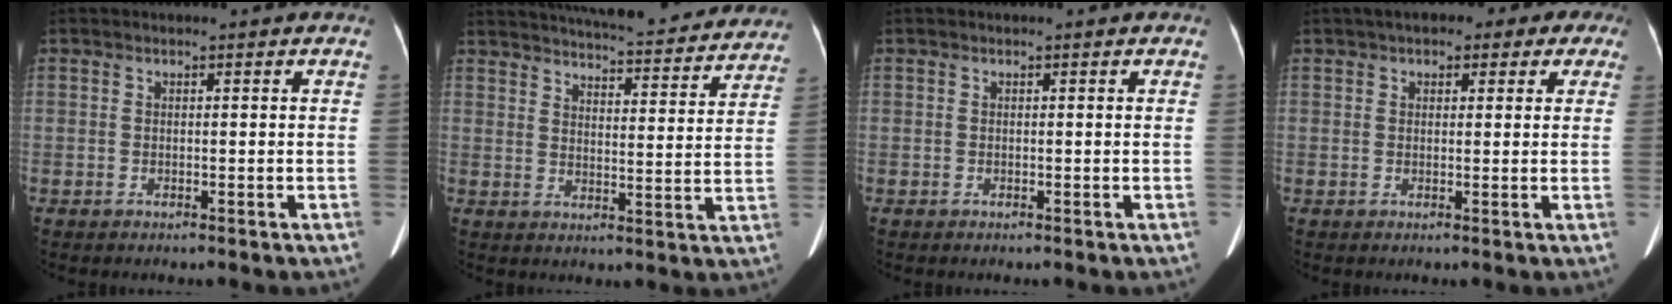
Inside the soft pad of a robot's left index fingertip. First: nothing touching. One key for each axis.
{"total": 27.7, "fx": 25.0, "fy": 5.6, "fz": 10.6, "tx": -0.177, "ty": -0.048, "tz": 0.303}
{"total": 0.0}
{"total": 10.5, "fx": 6.8, "fy": 4.8, "fz": 6.5, "tx": -0.061, "ty": 0.019, "tz": 0.073}